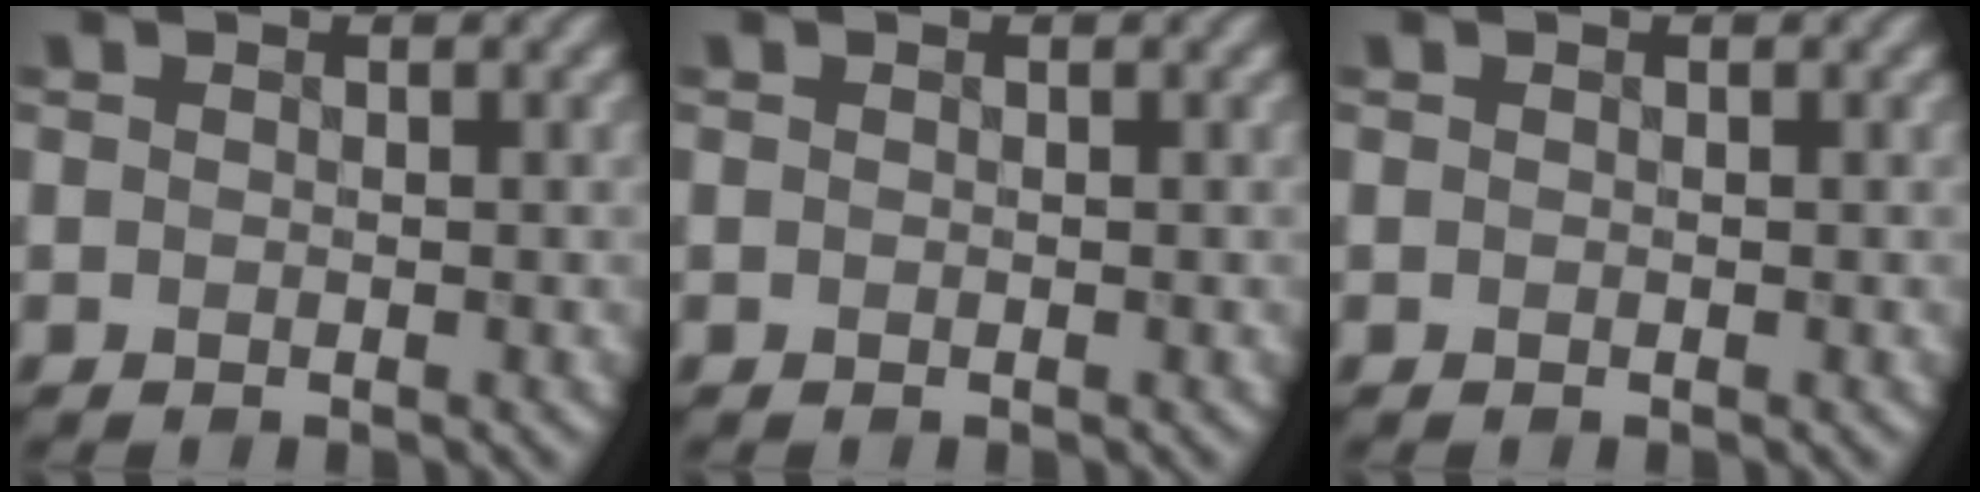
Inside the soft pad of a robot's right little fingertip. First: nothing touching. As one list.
[{"total": 0.0}, {"total": 0.0}]